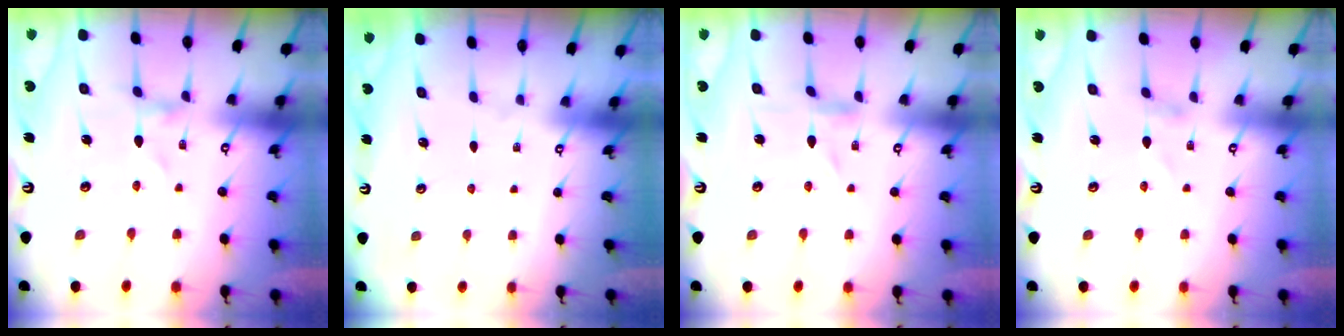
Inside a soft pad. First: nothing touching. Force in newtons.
{"total": 0.0}
{"total": 0.0}
{"total": 1.3, "press": 1.2, "slide": 0.1}